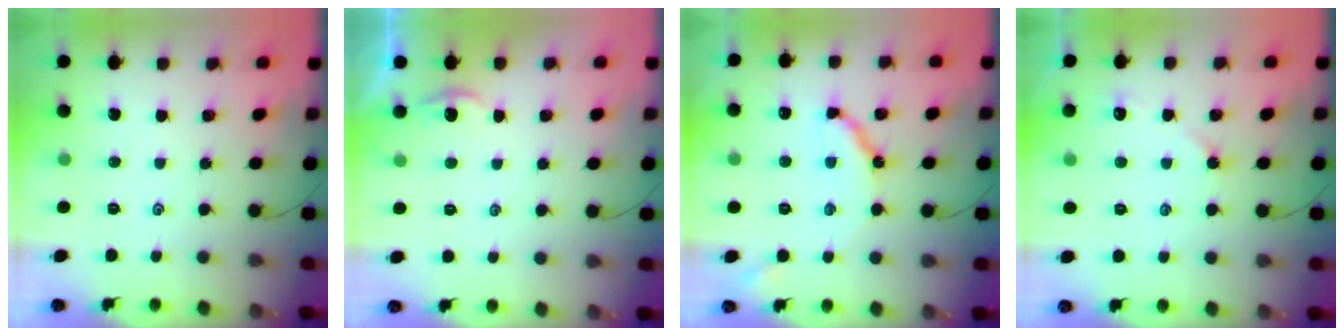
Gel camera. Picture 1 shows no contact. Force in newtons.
{"total": 1.9, "press": 1.9, "slide": 0.2}
{"total": 9.4, "press": 9.3, "slide": 1.0}
{"total": 2.9, "press": 2.9, "slide": 0.5}